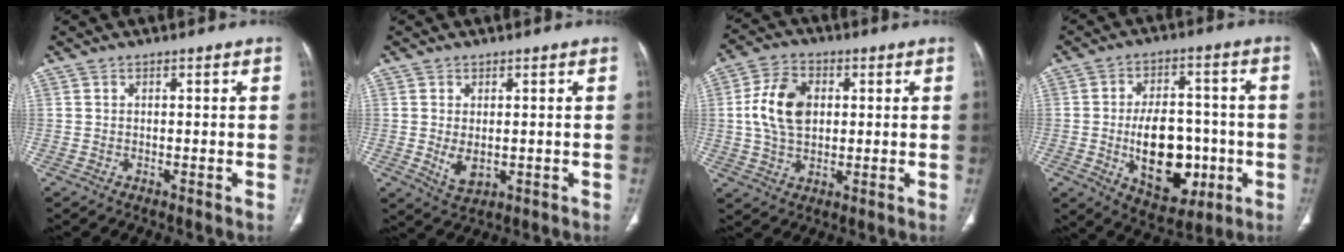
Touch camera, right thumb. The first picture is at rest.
{"total": 4.0, "force": [-0.3, 2.4, 3.2], "torque": [-0.054, -0.010, 0.006]}
{"total": 10.8, "force": [1.4, 7.3, 7.9], "torque": [-0.141, 0.006, 0.027]}
{"total": 16.2, "force": [-3.3, 9.9, 12.4], "torque": [-0.153, 0.020, -0.035]}